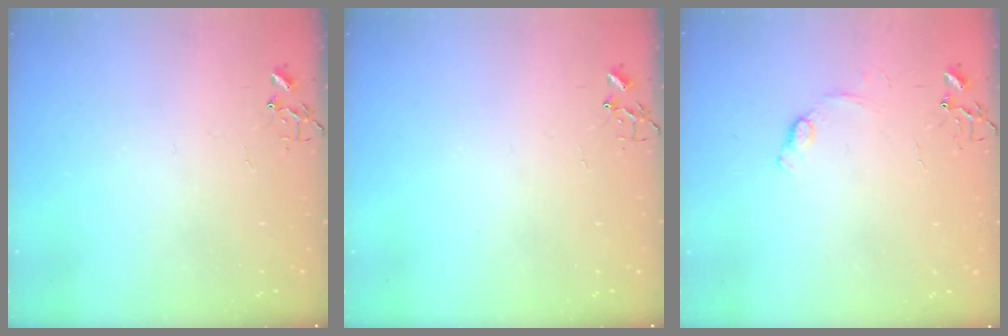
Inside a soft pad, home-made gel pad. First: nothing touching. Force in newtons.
{"total": 0.0}
{"total": 7.3, "press": 7.3, "slide": 0.7}